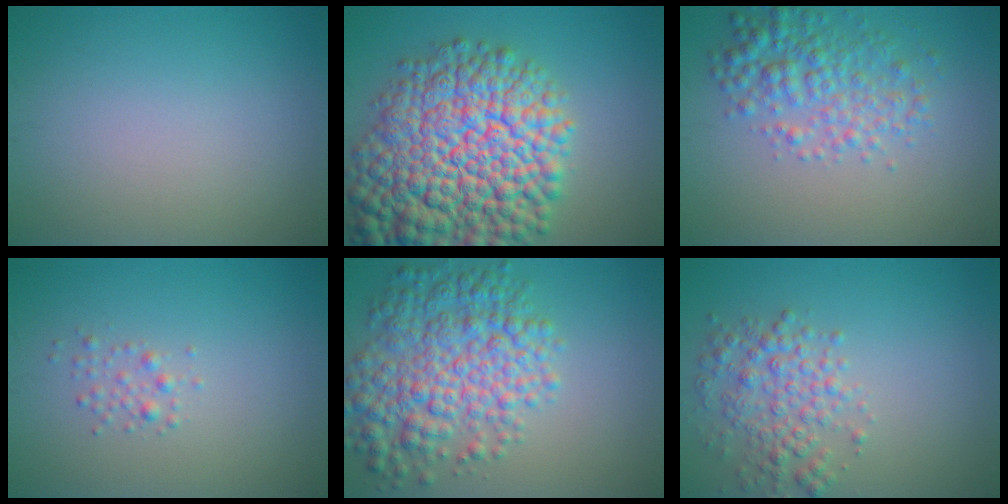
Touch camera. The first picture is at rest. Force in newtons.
{"total": 15.7, "press": 15.7, "slide": 0.7}
{"total": 4.4, "press": 4.3, "slide": 0.2}
{"total": 1.2, "press": 1.2, "slide": 0.0}
{"total": 7.9, "press": 7.9, "slide": 0.2}
{"total": 3.7, "press": 3.7, "slide": 0.1}